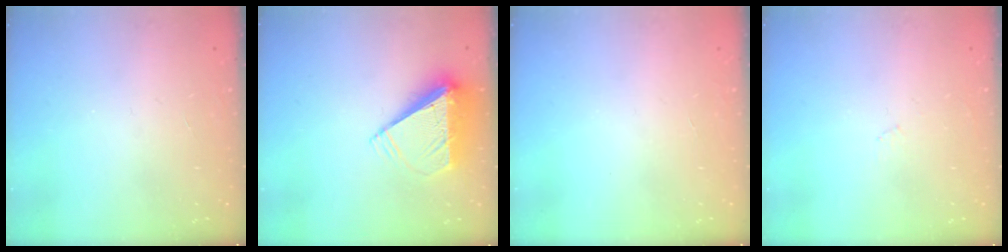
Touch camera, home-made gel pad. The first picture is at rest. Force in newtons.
{"total": 7.7, "press": 7.7, "slide": 1.1}
{"total": 0.0}
{"total": 2.7, "press": 2.6, "slide": 0.4}